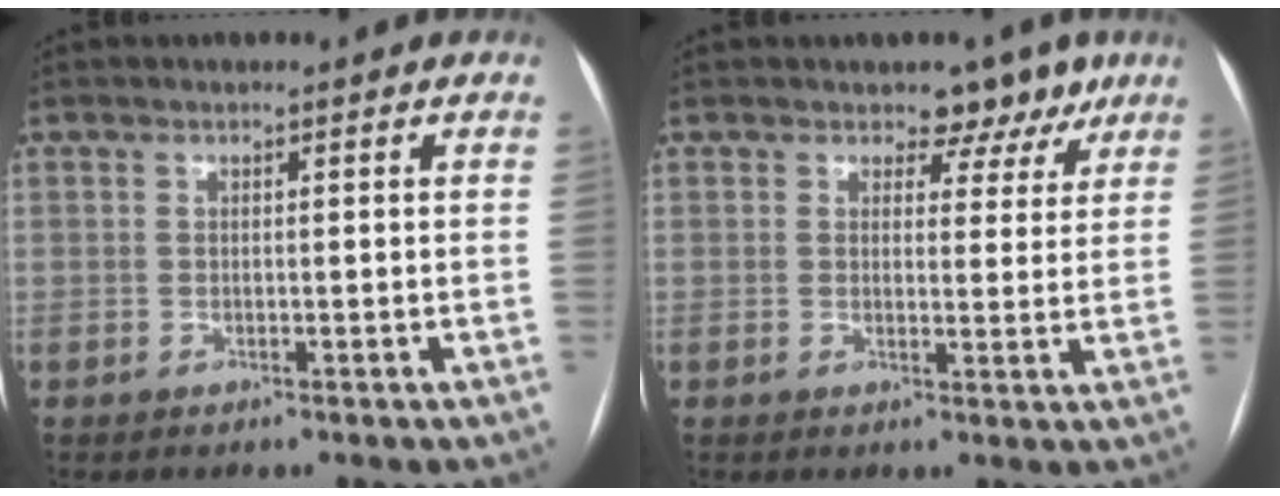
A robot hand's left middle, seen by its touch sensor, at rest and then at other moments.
{"total": 5.0, "force": [3.7, 3.3, 1.2], "torque": [0.003, -0.003, 0.037]}